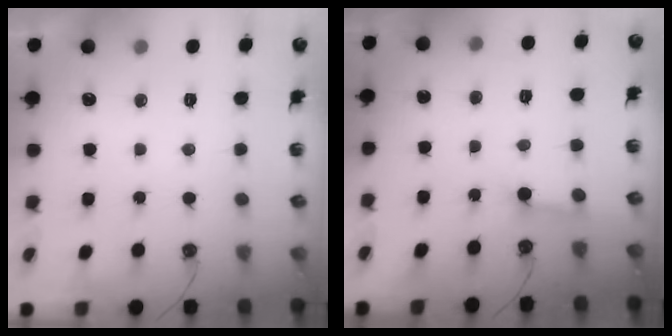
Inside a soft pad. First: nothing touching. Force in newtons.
{"total": 2.7, "press": 2.7, "slide": 0.0}